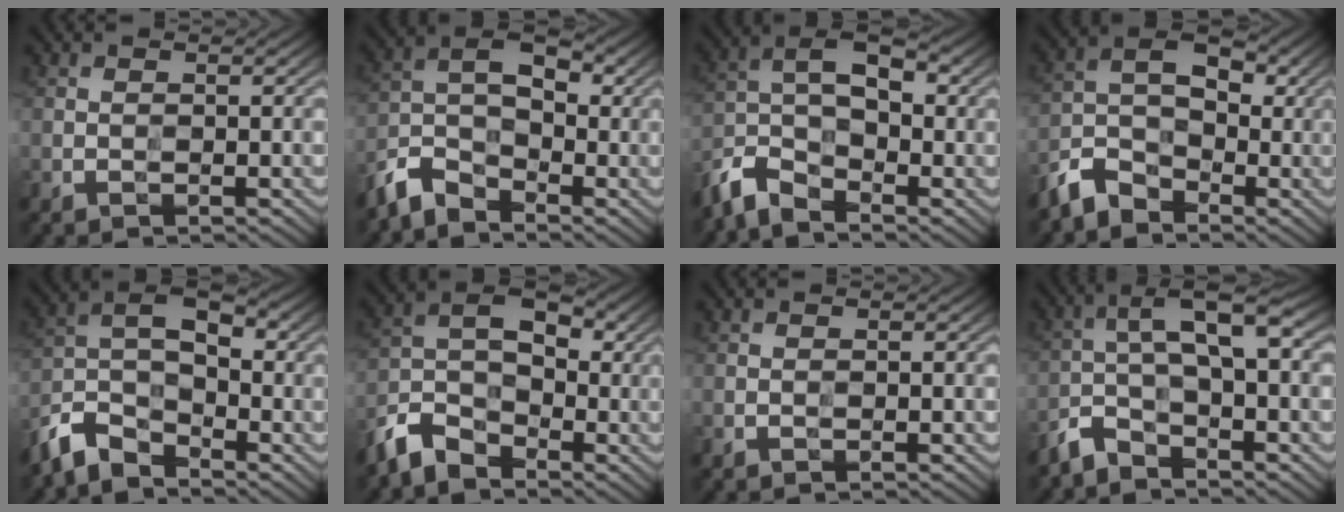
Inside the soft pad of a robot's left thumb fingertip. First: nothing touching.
{"total": 6.5, "force": [-4.7, 3.0, 3.4], "torque": [-0.061, 0.000, -0.115]}
{"total": 7.0, "force": [-4.7, 3.0, 4.3], "torque": [-0.078, 0.001, -0.112]}
{"total": 6.5, "force": [-4.3, 3.6, 3.2], "torque": [-0.059, 0.000, -0.105]}
{"total": 7.6, "force": [-5.6, 3.2, 3.9], "torque": [-0.072, -0.001, -0.133]}
{"total": 7.3, "force": [-5.1, 3.8, 3.7], "torque": [-0.071, -0.003, -0.123]}
{"total": 0.0}
{"total": 6.5, "force": [-3.2, 2.2, 5.3], "torque": [-0.108, 0.006, -0.080]}